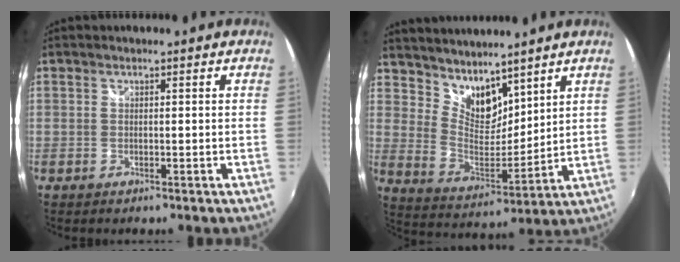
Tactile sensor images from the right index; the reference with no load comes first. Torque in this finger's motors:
{"motor_torque": [-0.26, 0.34, -0.03, 0.00]}